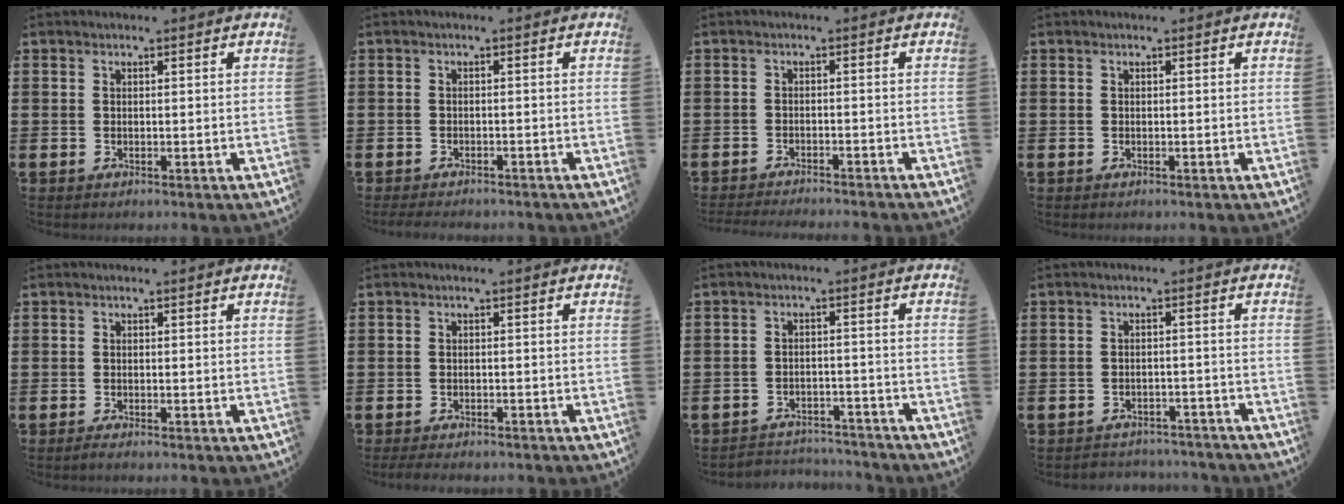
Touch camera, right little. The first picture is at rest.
{"total": 1.1, "force": [-1.0, 0.1, 0.1], "torque": [-0.005, 0.000, -0.022]}
{"total": 1.6, "force": [-1.6, -0.2, 0.1], "torque": [-0.001, 0.002, -0.032]}
{"total": 0.0}
{"total": 0.5, "force": [-0.4, 0.1, 0.4], "torque": [-0.007, -0.003, -0.007]}
{"total": 1.1, "force": [-1.1, 0.2, 0.3], "torque": [-0.008, 0.001, -0.023]}
{"total": 2.9, "force": [-2.8, 0.4, -0.2], "torque": [-0.004, 0.003, -0.062]}
{"total": 2.1, "force": [-2.0, 0.2, -0.3], "torque": [-0.003, 0.003, -0.046]}